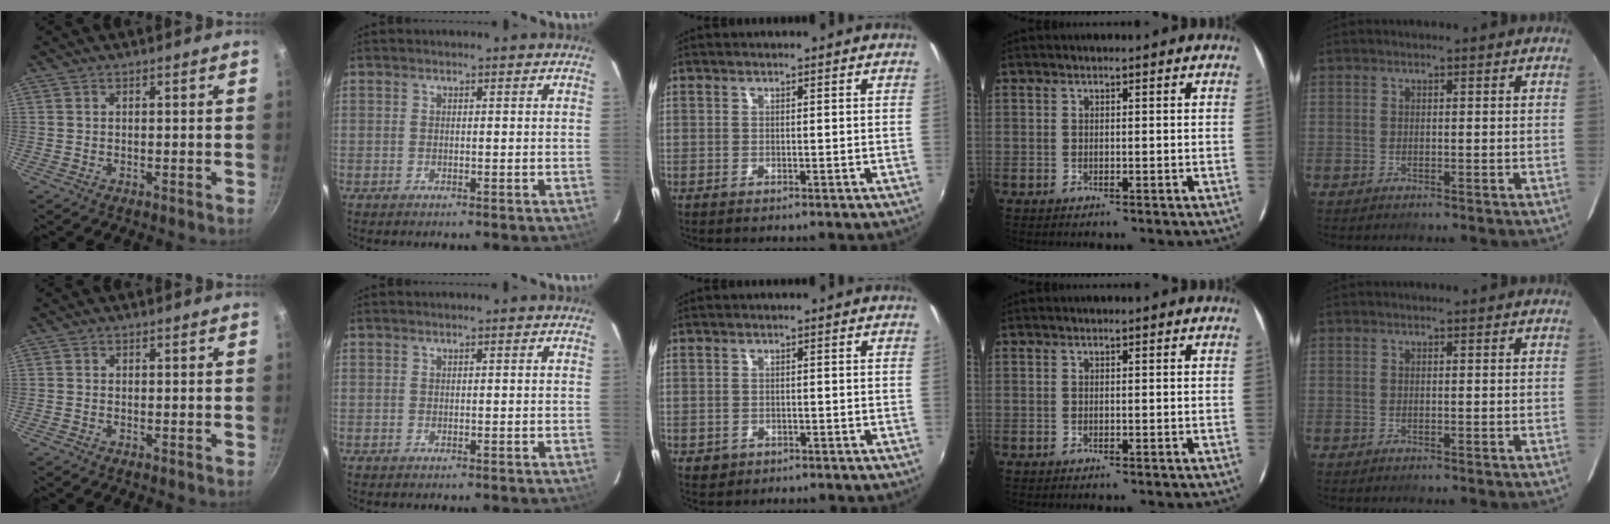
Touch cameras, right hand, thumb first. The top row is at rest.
{"middle": {"total": 2.1, "force": [-0.8, 1.8, 0.8], "torque": [-0.019, -0.002, -0.008]}}